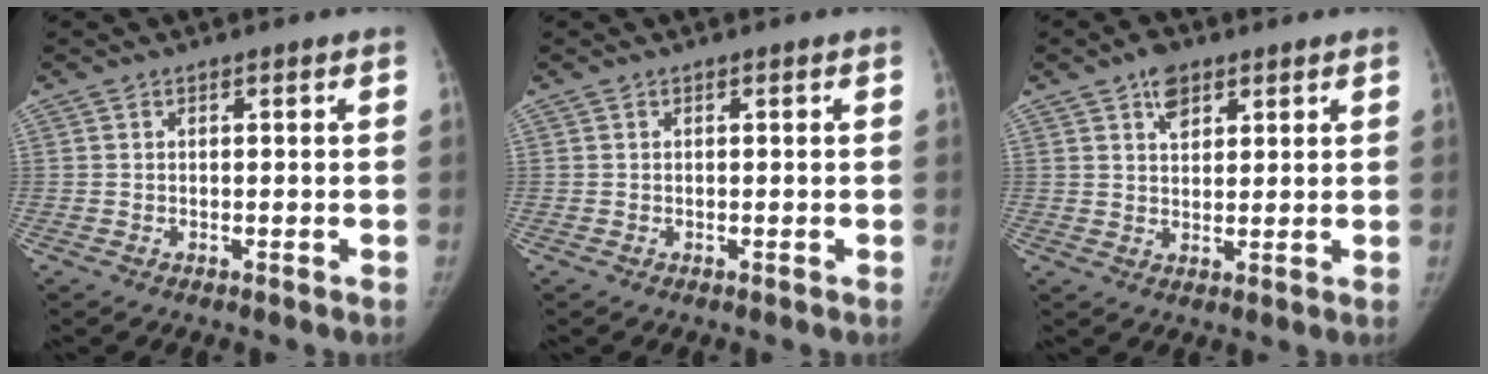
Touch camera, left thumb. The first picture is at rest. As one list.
[{"total": 0.0}, {"total": 4.9, "force": [2.9, 2.9, 2.6], "torque": [-0.023, -0.013, 0.047]}]